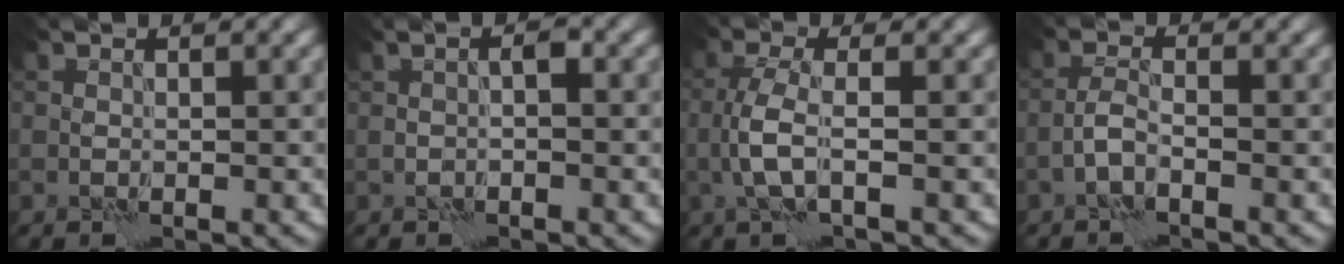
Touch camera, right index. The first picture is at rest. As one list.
[{"total": 1.1, "force": [-0.2, 0.4, 1.0], "torque": [-0.016, 0.008, -0.005]}, {"total": 3.2, "force": [-0.4, 1.0, 3.0], "torque": [-0.072, 0.002, -0.015]}, {"total": 1.5, "force": [-1.0, 0.2, 1.1], "torque": [-0.023, 0.007, -0.024]}]